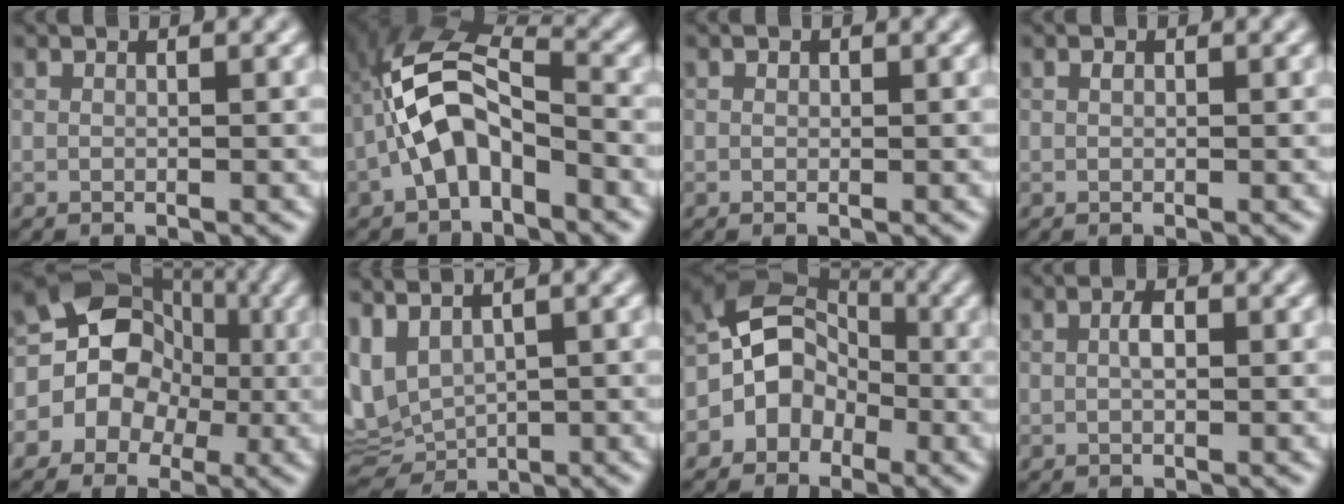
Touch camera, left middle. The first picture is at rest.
{"total": 7.0, "force": [-2.8, 3.4, 5.5], "torque": [-0.113, 0.024, -0.050]}
{"total": 0.0}
{"total": 0.0}
{"total": 6.7, "force": [-0.9, 6.2, 2.4], "torque": [-0.005, 0.021, -0.036]}
{"total": 5.1, "force": [1.6, 2.8, 3.9], "torque": [-0.087, 0.000, 0.055]}
{"total": 6.1, "force": [-2.1, 5.2, 2.4], "torque": [-0.003, 0.020, -0.063]}
{"total": 1.0, "force": [-0.2, 0.4, 0.8], "torque": [-0.023, 0.005, 0.004]}